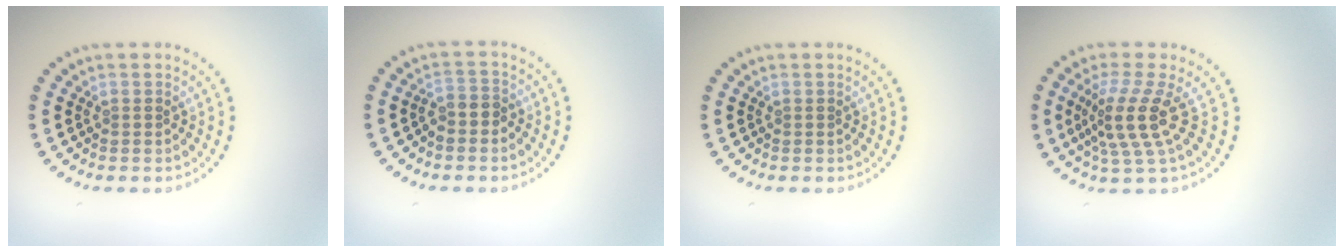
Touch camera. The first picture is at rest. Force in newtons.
{"total": 1.3, "press": 1.0, "slide": 0.8}
{"total": 0.0}
{"total": 4.1, "press": 3.0, "slide": 2.9}